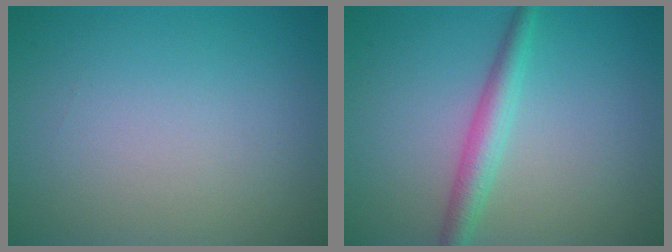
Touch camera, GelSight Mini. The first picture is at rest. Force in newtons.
{"total": 2.9, "press": 2.9, "slide": 0.1}